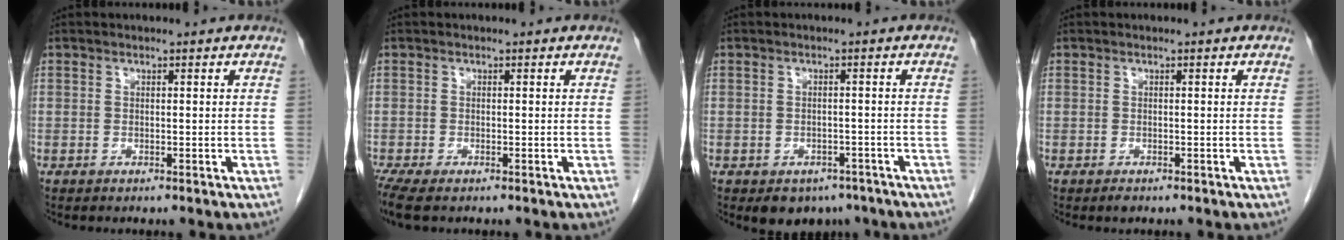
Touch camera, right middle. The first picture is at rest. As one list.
[{"total": 3.4, "force": [-2.5, 0.9, 2.1], "torque": [-0.045, -0.012, -0.045]}, {"total": 4.9, "force": [-3.5, 3.1, 1.4], "torque": [-0.012, 0.003, -0.041]}, {"total": 0.8, "force": [-0.6, 0.3, 0.5], "torque": [-0.009, -0.001, -0.006]}]